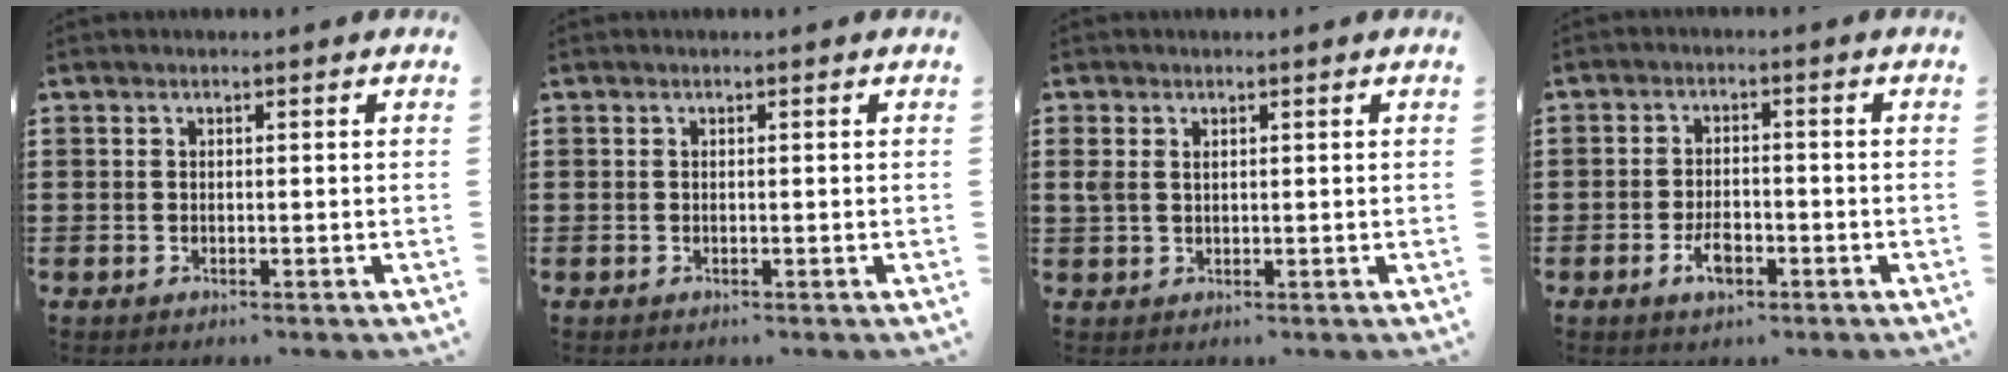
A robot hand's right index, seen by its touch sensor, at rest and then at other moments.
{"total": 0.0}
{"total": 1.5, "force": [0.6, 1.0, 0.9], "torque": [-0.021, 0.005, 0.011]}
{"total": 3.9, "force": [-1.9, 1.8, 2.8], "torque": [-0.063, -0.004, -0.037]}